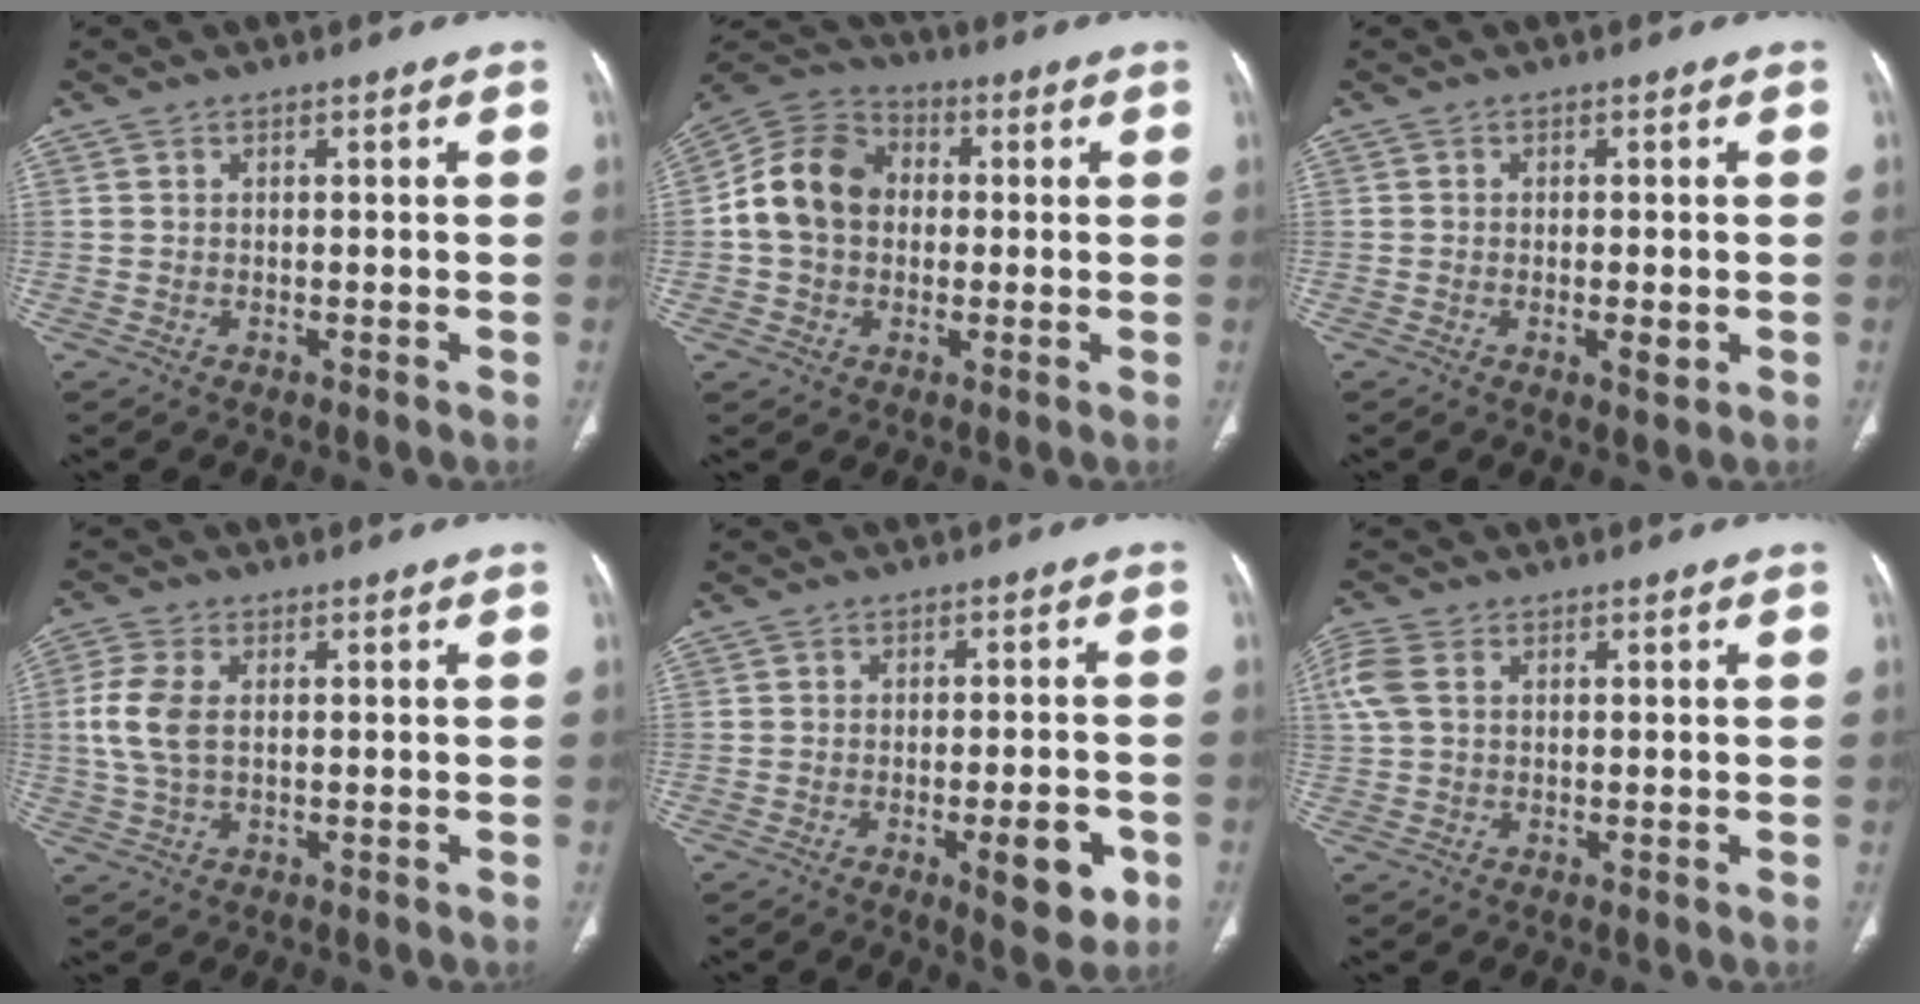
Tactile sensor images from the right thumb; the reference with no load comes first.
{"total": 12.3, "force": [0.5, 9.9, 7.2], "torque": [-0.117, 0.031, -0.001]}
{"total": 2.8, "force": [-0.7, 1.0, 2.5], "torque": [-0.040, -0.005, -0.011]}
{"total": 6.7, "force": [0.5, 3.8, 5.5], "torque": [-0.138, 0.009, 0.009]}
{"total": 8.3, "force": [-3.3, 2.7, 7.1], "torque": [-0.082, 0.005, -0.040]}
{"total": 5.1, "force": [1.4, 3.3, 3.6], "torque": [-0.110, 0.019, 0.029]}